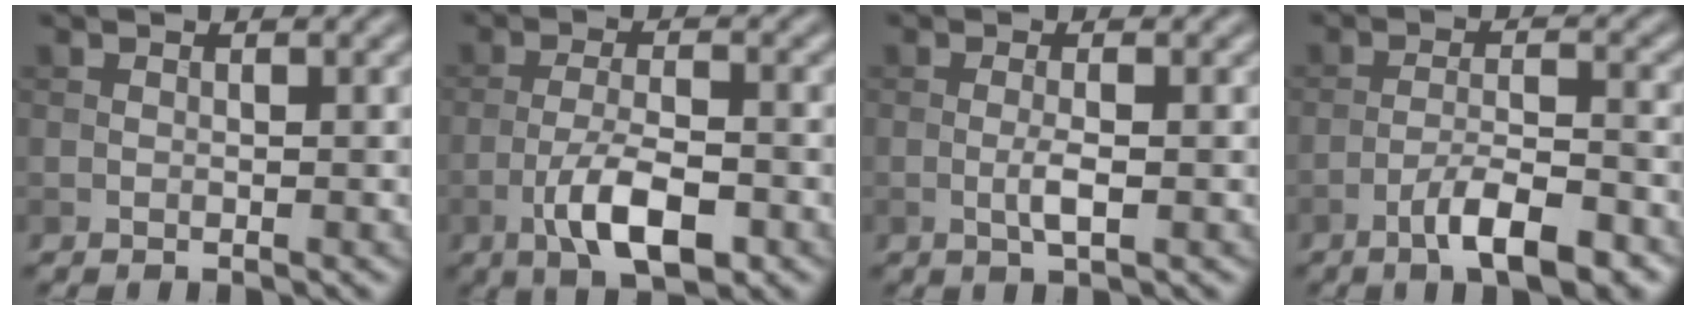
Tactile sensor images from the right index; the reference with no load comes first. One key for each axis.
{"total": 5.8, "fx": -2.7, "fy": 1.9, "fz": 4.7, "tx": -0.090, "ty": 0.001, "tz": -0.051}
{"total": 1.9, "fx": -0.4, "fy": 0.4, "fz": 1.8, "tx": -0.038, "ty": -0.002, "tz": -0.011}
{"total": 5.9, "fx": -3.7, "fy": 1.4, "fz": 4.4, "tx": -0.075, "ty": 0.005, "tz": -0.062}